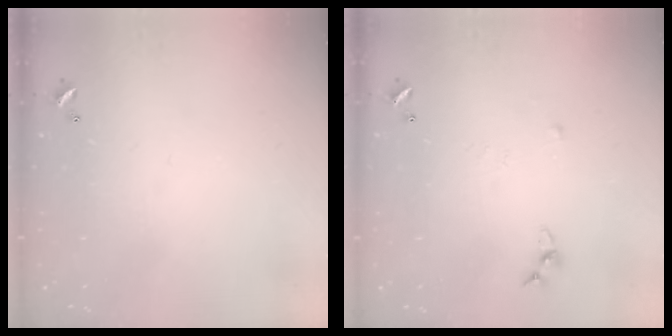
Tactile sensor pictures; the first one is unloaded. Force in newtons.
{"total": 3.3, "press": 3.3, "slide": 0.5}